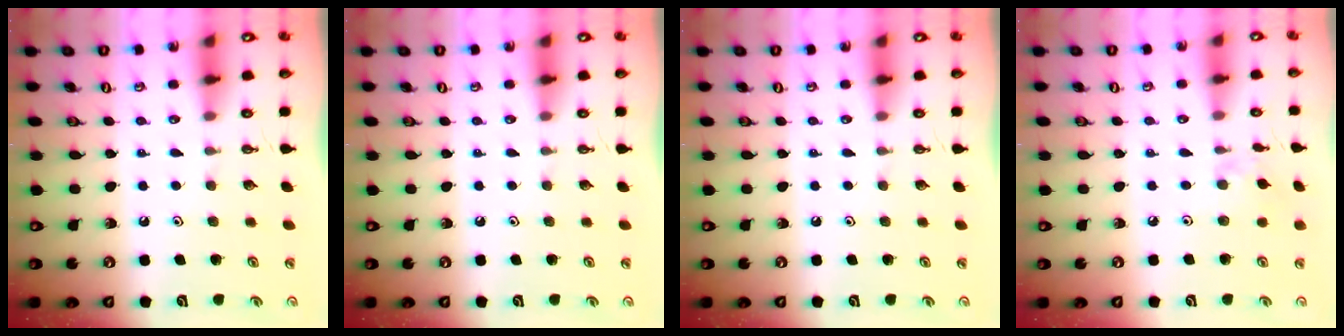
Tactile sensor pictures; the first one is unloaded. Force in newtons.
{"total": 0.0}
{"total": 0.0}
{"total": 2.6, "press": 2.6, "slide": 0.5}